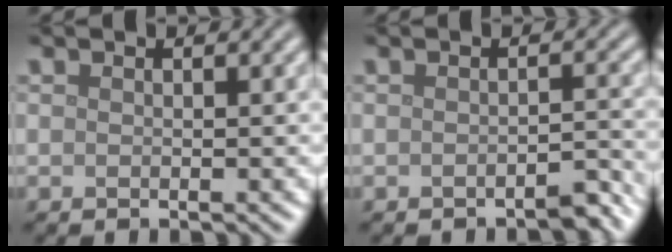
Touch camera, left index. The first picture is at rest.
{"total": 1.7, "force": [-1.3, 0.3, 0.9], "torque": [-0.011, 0.003, -0.019]}